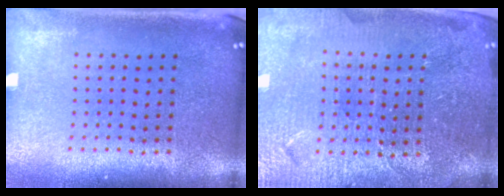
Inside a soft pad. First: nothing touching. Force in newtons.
{"total": 4.2, "press": 4.0, "slide": 1.3}